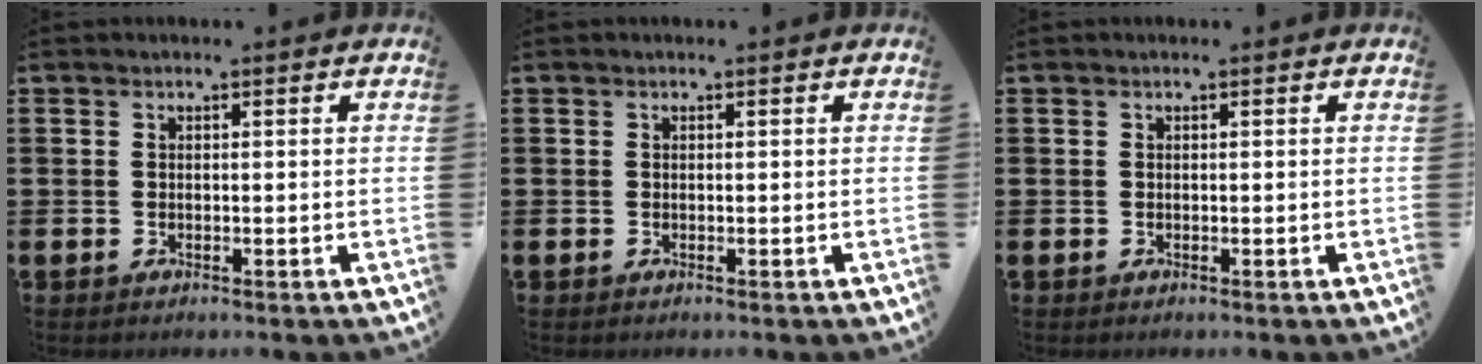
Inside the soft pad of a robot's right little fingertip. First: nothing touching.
{"total": 0.0}
{"total": 0.0}